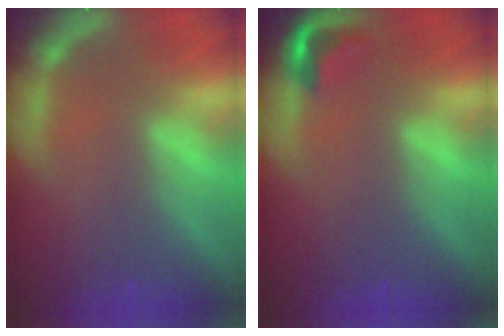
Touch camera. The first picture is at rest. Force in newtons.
{"total": 2.4}